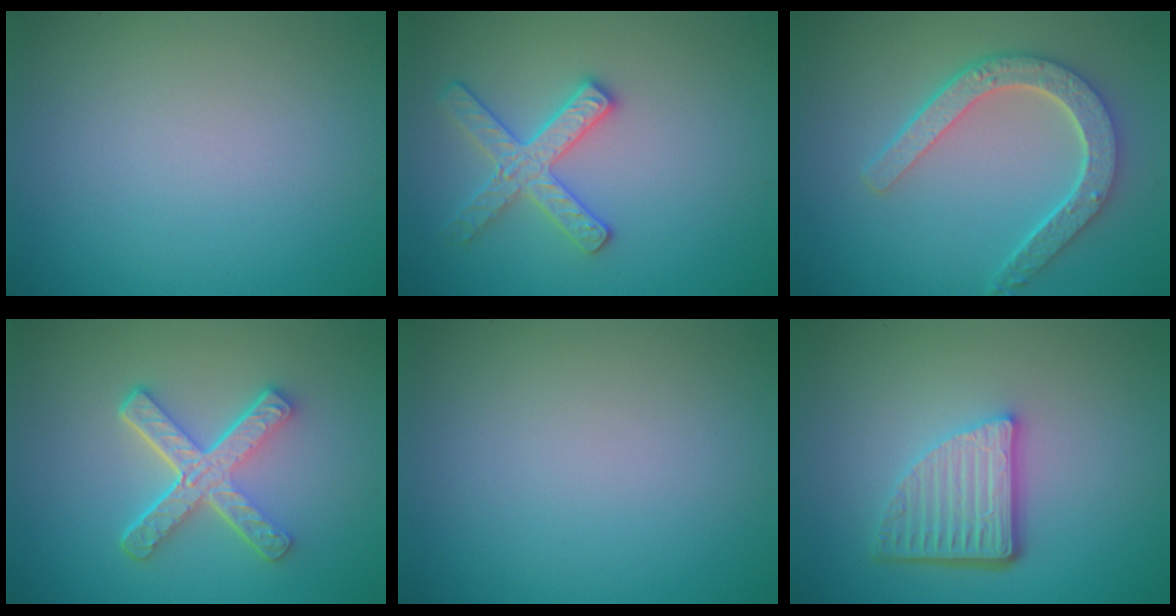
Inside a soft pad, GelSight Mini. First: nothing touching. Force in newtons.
{"total": 2.9, "press": 2.9, "slide": 0.4}
{"total": 5.0, "press": 4.0, "slide": 3.1}
{"total": 5.3, "press": 3.7, "slide": 3.8}
{"total": 0.0}
{"total": 5.0, "press": 3.5, "slide": 3.6}